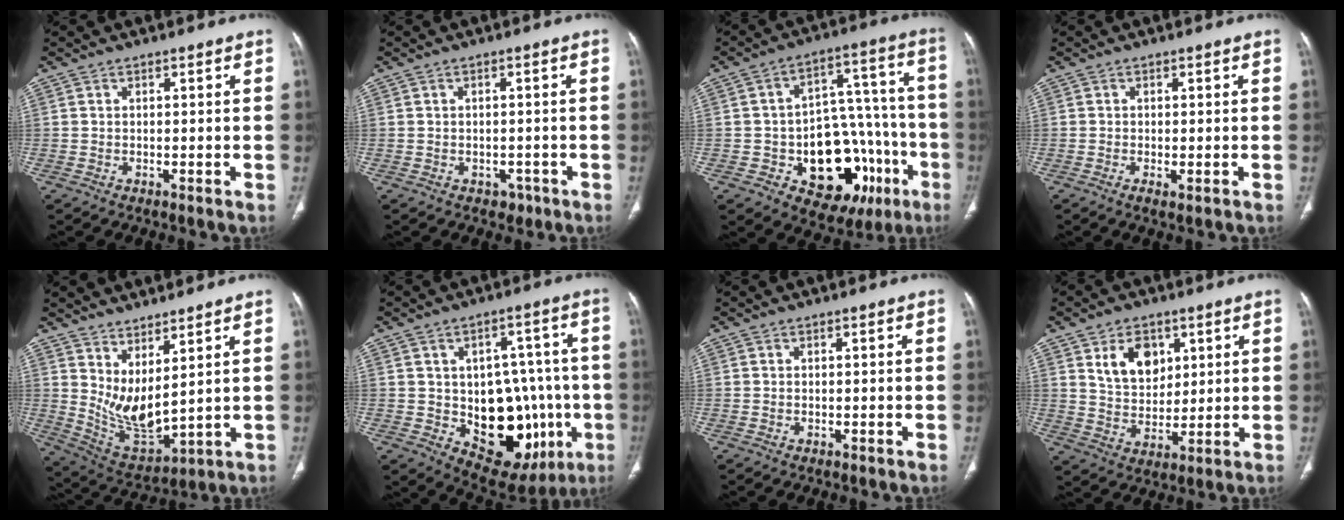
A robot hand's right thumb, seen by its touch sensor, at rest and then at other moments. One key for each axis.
{"total": 2.1, "fx": -1.2, "fy": 1.7, "fz": 0.7, "tx": 0.004, "ty": 0.006, "tz": -0.010}
{"total": 22.5, "fx": -8.1, "fy": 13.7, "fz": 15.9, "tx": -0.168, "ty": 0.061, "tz": -0.095}
{"total": 1.0, "fx": -0.3, "fy": 0.3, "fz": 0.8, "tx": -0.018, "ty": -0.005, "tz": -0.002}
{"total": 10.3, "fx": 4.4, "fy": 3.6, "fz": 8.5, "tx": -0.155, "ty": -0.053, "tz": 0.104}
{"total": 19.8, "fx": -3.7, "fy": 12.7, "fz": 14.8, "tx": -0.148, "ty": 0.018, "tz": -0.023}
{"total": 0.0}
{"total": 9.3, "fx": 4.0, "fy": 6.5, "fz": 5.3, "tx": -0.058, "ty": -0.028, "tz": 0.079}